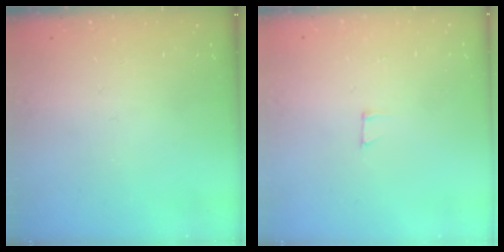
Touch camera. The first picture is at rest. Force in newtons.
{"total": 2.5, "press": 2.5, "slide": 0.2}